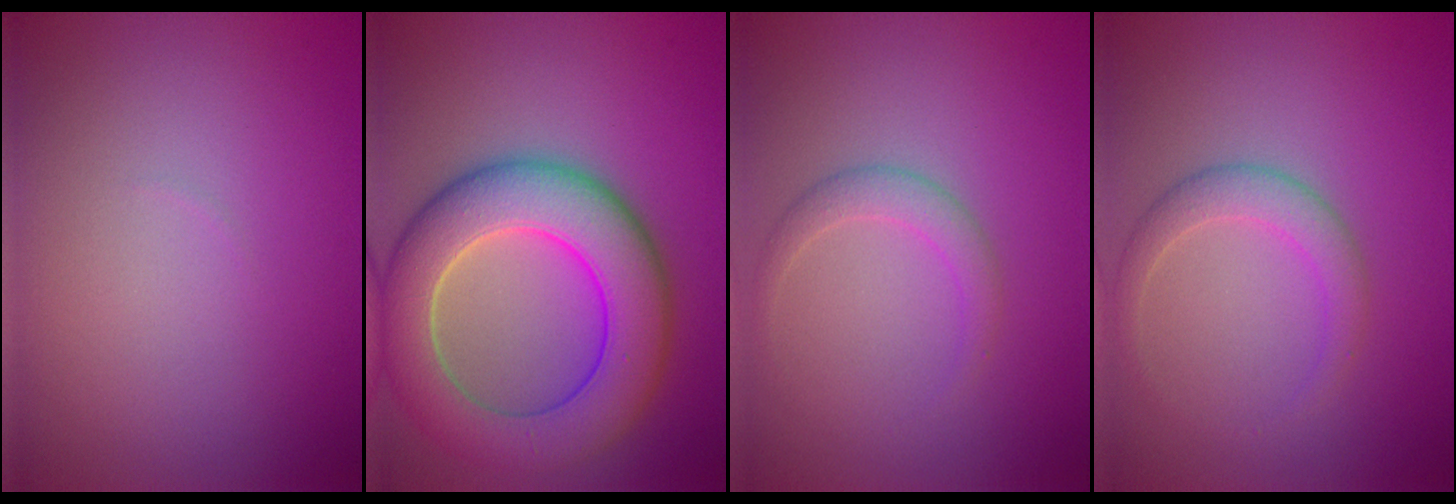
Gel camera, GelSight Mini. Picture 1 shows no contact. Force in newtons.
{"total": 9.3, "press": 9.3, "slide": 0.5}
{"total": 1.7, "press": 1.7, "slide": 0.1}
{"total": 2.3, "press": 2.3, "slide": 0.1}